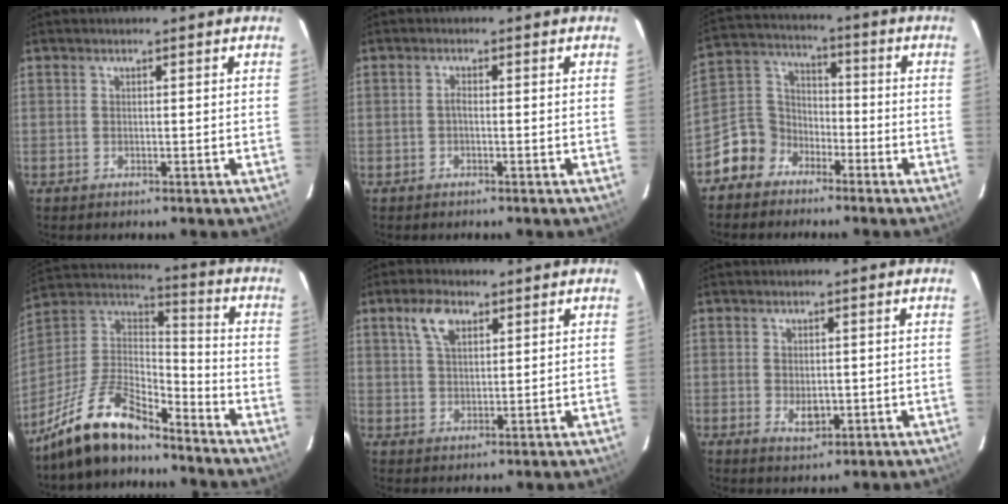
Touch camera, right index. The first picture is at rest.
{"total": 0.8, "force": [-0.4, 0.3, 0.7], "torque": [-0.013, 0.005, -0.008]}
{"total": 8.9, "force": [-5.7, 6.8, 1.0], "torque": [-0.036, 0.044, -0.120]}
{"total": 17.3, "force": [-13.7, 5.5, 9.0], "torque": [-0.206, 0.001, -0.255]}
{"total": 5.6, "force": [2.9, 2.9, 3.8], "torque": [-0.073, 0.013, 0.056]}
{"total": 3.6, "force": [-0.7, 2.3, 2.7], "torque": [-0.045, -0.006, -0.006]}